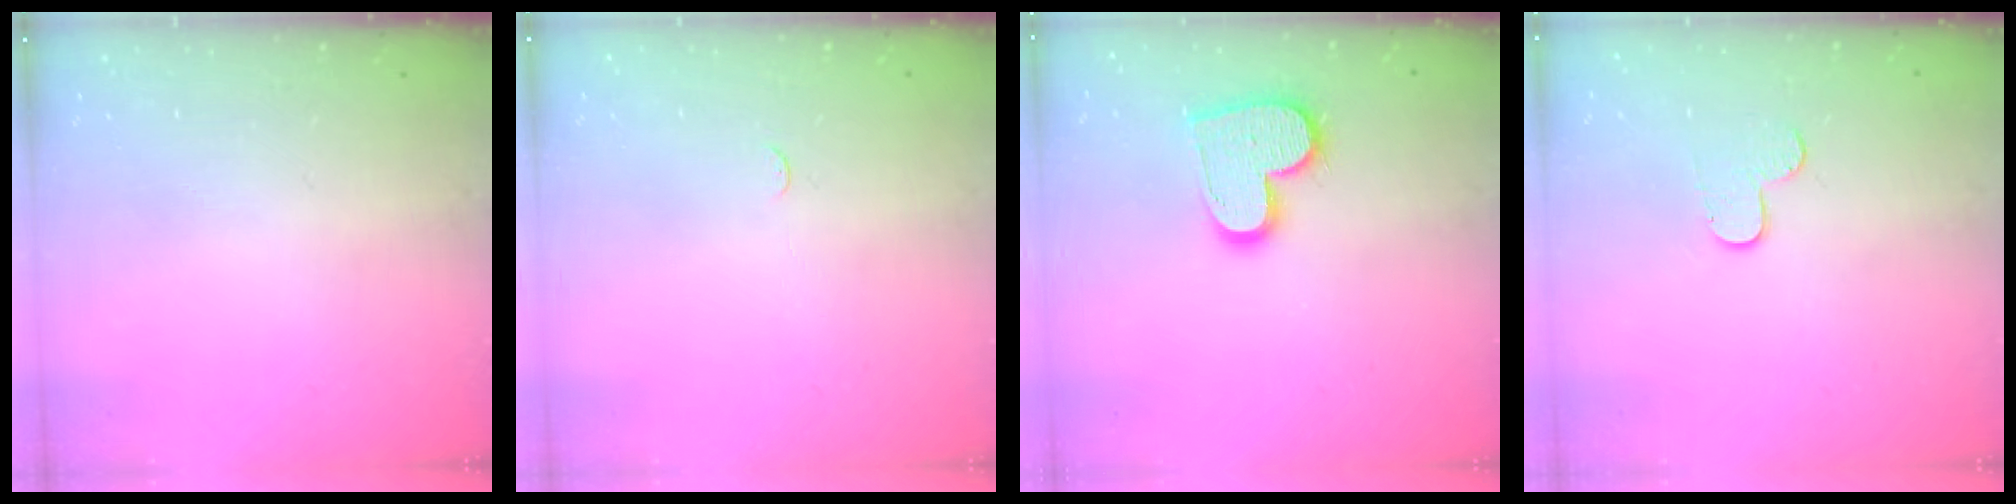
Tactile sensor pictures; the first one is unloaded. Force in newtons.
{"total": 2.9, "press": 2.8, "slide": 0.4}
{"total": 14.8, "press": 14.8, "slide": 1.1}
{"total": 7.1, "press": 7.1, "slide": 0.6}